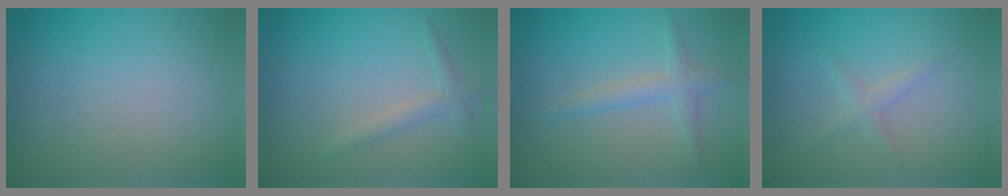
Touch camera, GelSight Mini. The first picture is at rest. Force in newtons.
{"total": 1.5, "press": 1.5, "slide": 0.0}
{"total": 2.0, "press": 2.0, "slide": 0.1}
{"total": 1.3, "press": 1.3, "slide": 0.1}